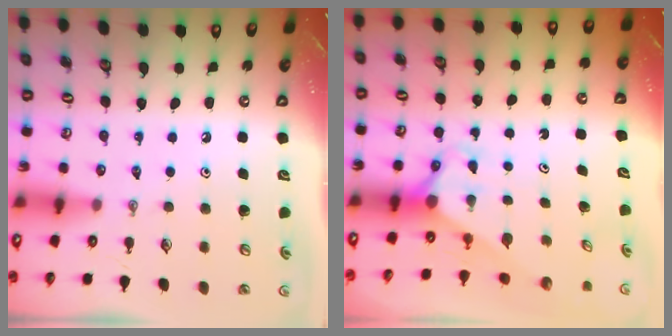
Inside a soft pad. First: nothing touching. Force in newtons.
{"total": 2.9, "press": 2.9, "slide": 0.0}